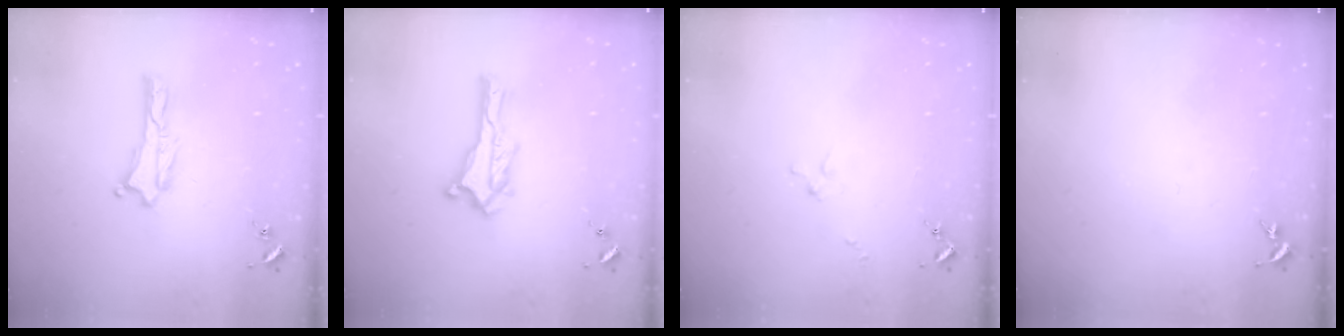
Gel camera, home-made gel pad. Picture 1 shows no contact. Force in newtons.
{"total": 0.0}
{"total": 1.3, "press": 1.2, "slide": 0.1}
{"total": 0.0}